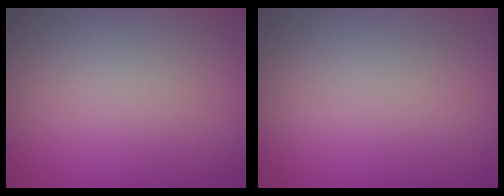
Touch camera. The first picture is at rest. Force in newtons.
{"total": 0.0}